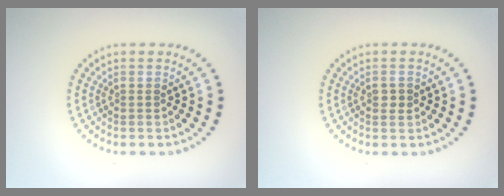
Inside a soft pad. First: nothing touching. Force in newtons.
{"total": 1.0, "press": 1.0, "slide": 0.1}